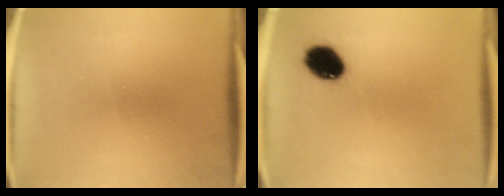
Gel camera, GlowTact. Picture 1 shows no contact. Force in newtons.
{"total": 9.0}